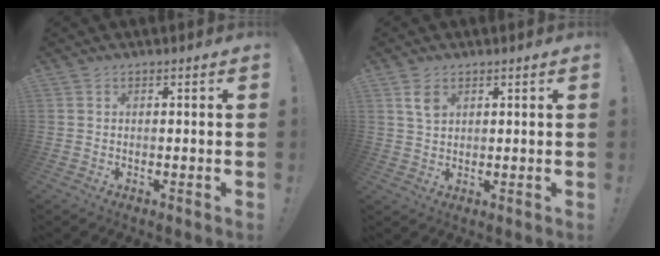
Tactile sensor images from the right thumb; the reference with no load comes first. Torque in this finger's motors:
{"motor_torque": [0.21, 0.55, 0.19, -0.10, -0.03]}